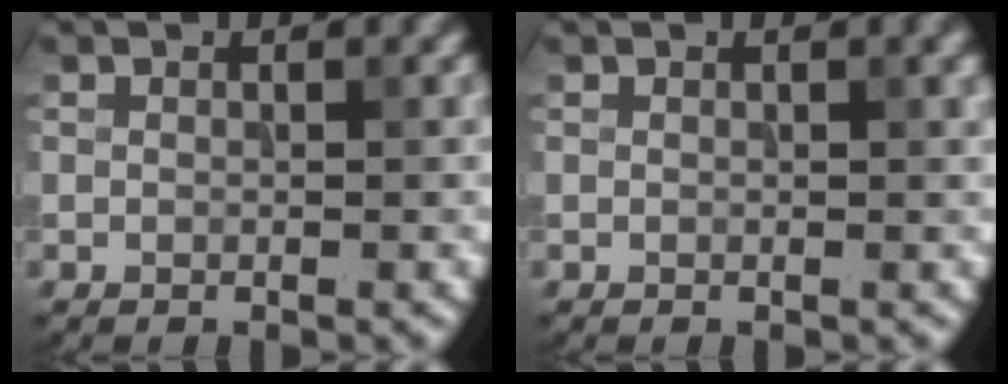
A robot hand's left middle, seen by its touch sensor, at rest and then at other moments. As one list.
[{"total": 1.1, "force": [0.5, 0.2, 0.9], "torque": [-0.016, 0.002, 0.010]}]